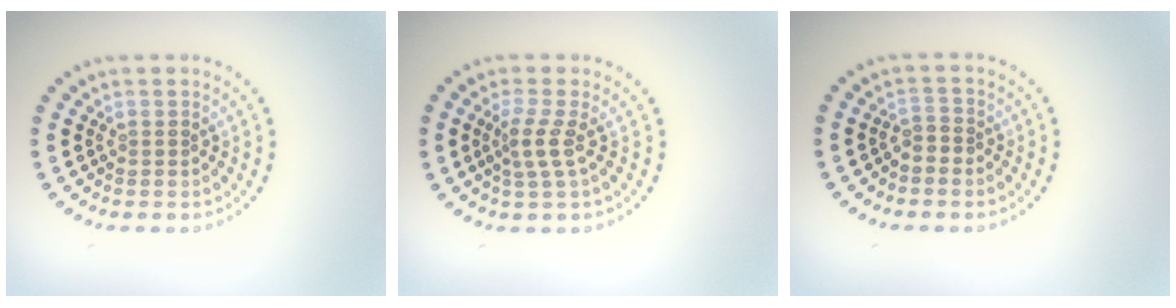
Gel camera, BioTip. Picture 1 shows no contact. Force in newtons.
{"total": 2.2, "press": 1.6, "slide": 1.5}
{"total": 1.1, "press": 0.7, "slide": 0.8}